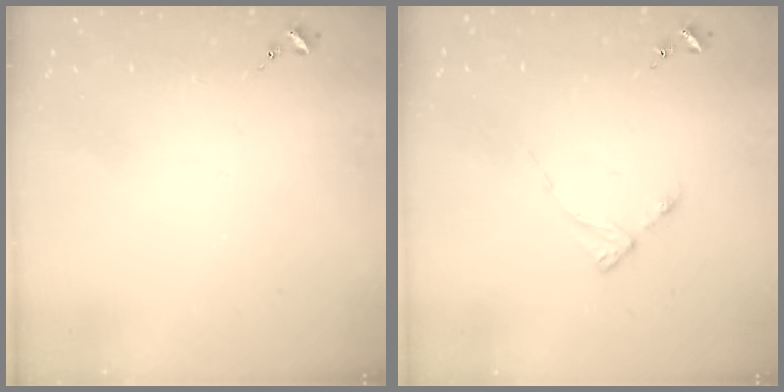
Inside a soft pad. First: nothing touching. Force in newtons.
{"total": 2.7, "press": 2.7, "slide": 0.4}